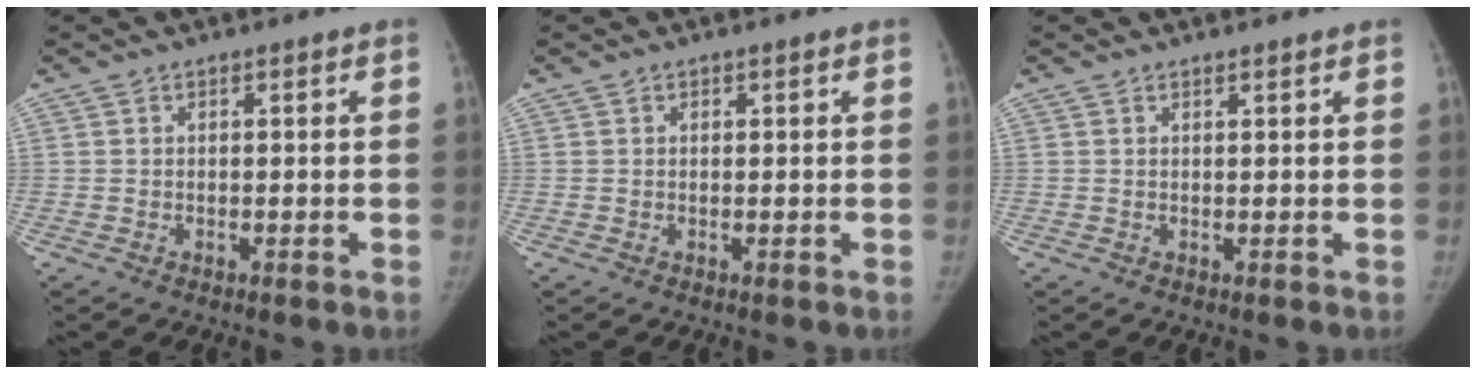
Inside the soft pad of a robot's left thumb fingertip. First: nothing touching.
{"total": 0.0}
{"total": 0.6, "force": [0.5, 0.0, 0.2], "torque": [-0.006, -0.004, 0.009]}